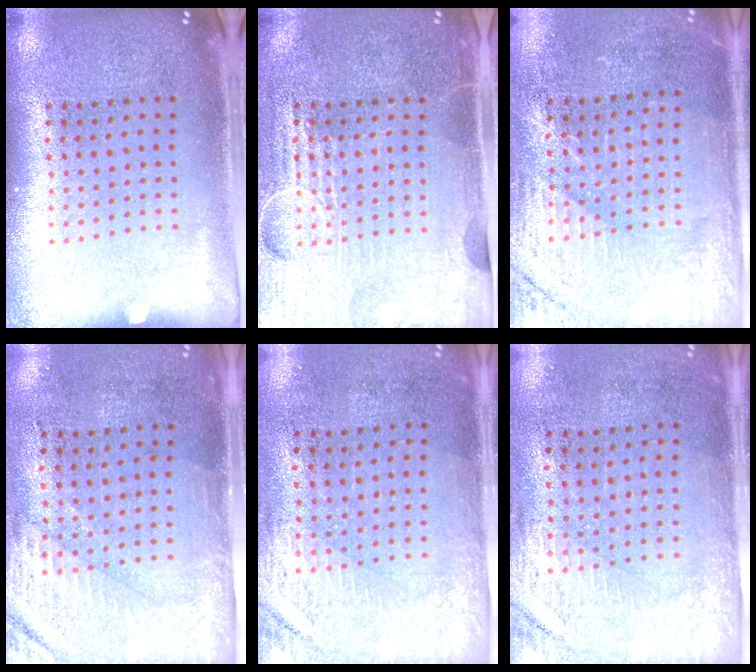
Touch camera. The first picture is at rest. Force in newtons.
{"total": 4.3, "press": 4.1, "slide": 1.4}
{"total": 2.9, "press": 2.9, "slide": 0.2}
{"total": 3.0, "press": 2.5, "slide": 1.5}
{"total": 2.8, "press": 2.4, "slide": 1.4}
{"total": 2.8, "press": 2.4, "slide": 1.4}